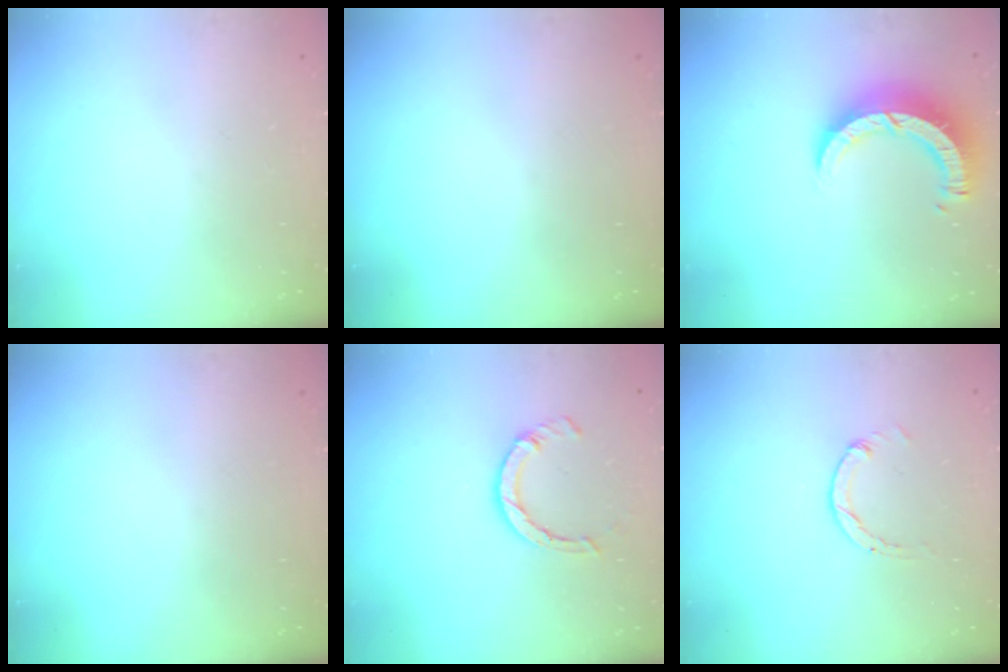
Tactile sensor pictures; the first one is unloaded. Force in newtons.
{"total": 0.0}
{"total": 9.7, "press": 9.6, "slide": 1.0}
{"total": 0.0}
{"total": 5.8, "press": 5.8, "slide": 0.8}
{"total": 1.3, "press": 1.2, "slide": 0.2}